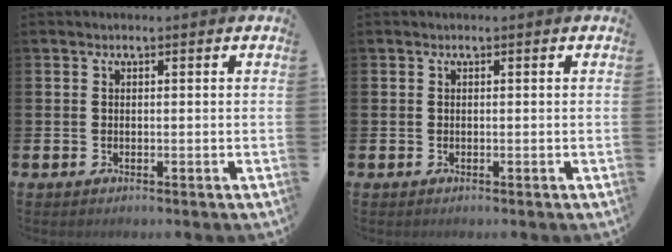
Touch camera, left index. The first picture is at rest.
{"total": 0.0}